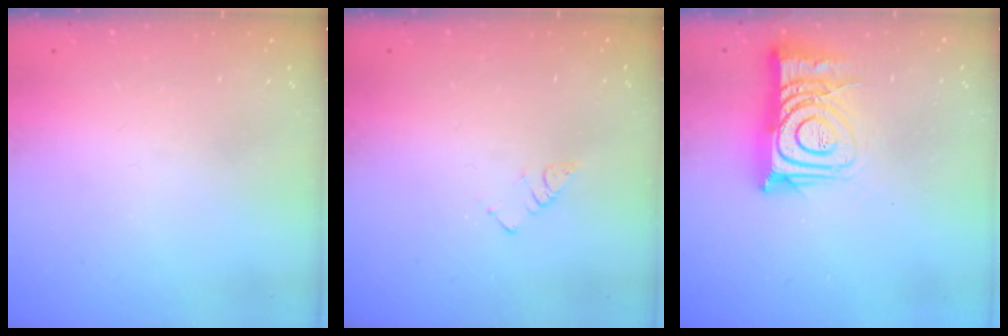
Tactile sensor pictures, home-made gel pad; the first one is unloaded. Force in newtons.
{"total": 2.3, "press": 2.3, "slide": 0.4}
{"total": 12.3, "press": 12.3, "slide": 1.3}